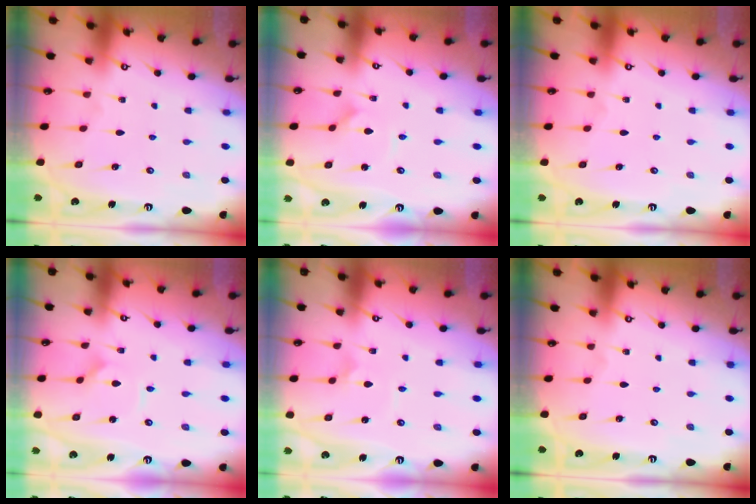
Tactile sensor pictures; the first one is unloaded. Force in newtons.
{"total": 1.0, "press": 1.0, "slide": 0.2}
{"total": 0.0}
{"total": 0.9, "press": 0.9, "slide": 0.0}
{"total": 1.8, "press": 1.8, "slide": 0.1}
{"total": 0.0}